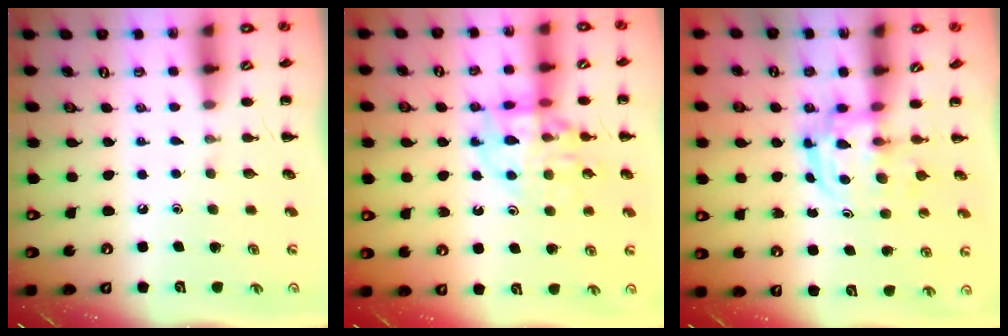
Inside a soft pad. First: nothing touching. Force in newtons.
{"total": 14.3, "press": 14.2, "slide": 1.9}
{"total": 2.7, "press": 2.7, "slide": 0.3}